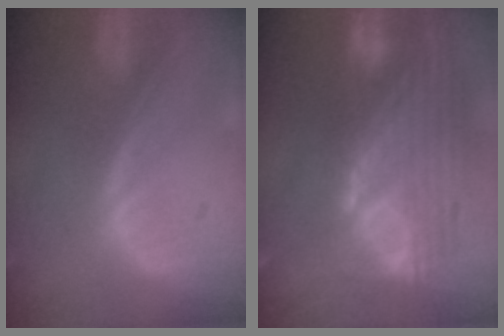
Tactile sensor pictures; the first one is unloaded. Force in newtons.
{"total": 12.3, "press": 10.4, "slide": 6.5}